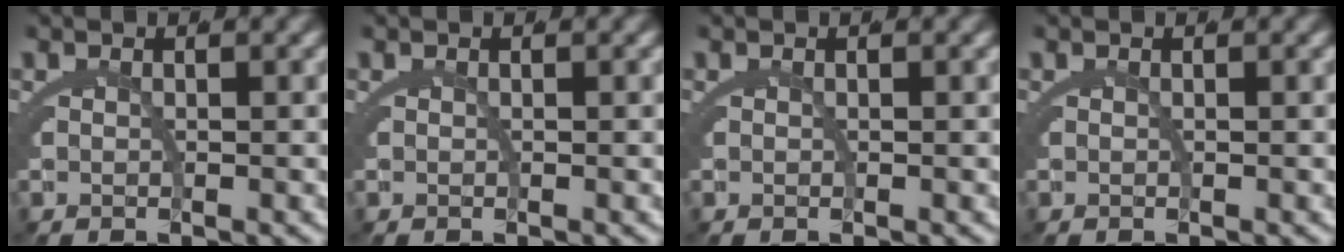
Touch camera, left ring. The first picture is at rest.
{"total": 0.0}
{"total": 0.0}
{"total": 0.0}